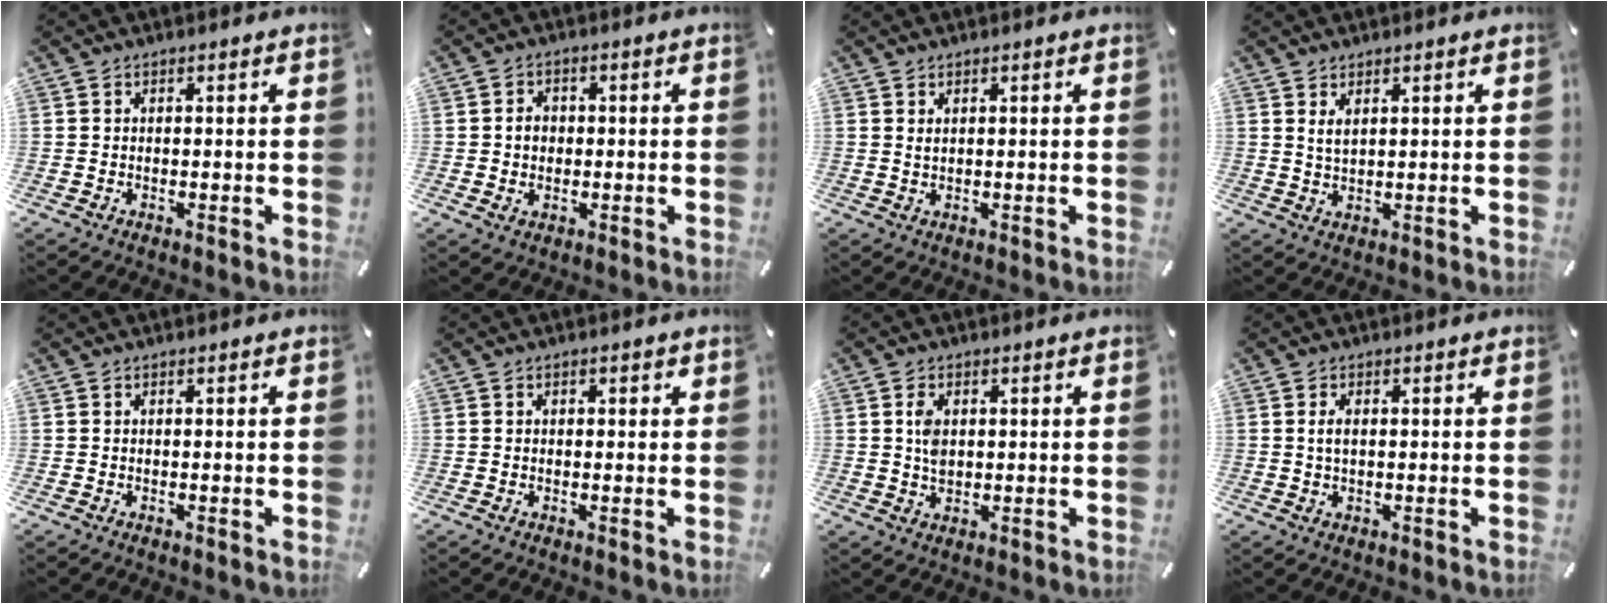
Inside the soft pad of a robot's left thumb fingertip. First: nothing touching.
{"total": 4.0, "force": [-0.1, 3.5, 2.0], "torque": [-0.025, 0.001, -0.007]}
{"total": 1.0, "force": [0.5, 0.4, 0.8], "torque": [-0.016, 0.001, 0.008]}
{"total": 2.5, "force": [1.5, 1.0, 1.7], "torque": [-0.029, -0.004, 0.026]}
{"total": 0.0}
{"total": 0.9, "force": [0.1, 0.8, 0.5], "torque": [-0.009, 0.007, 0.000]}
{"total": 4.1, "force": [0.8, 2.8, 2.9], "torque": [-0.070, -0.003, 0.006]}
{"total": 2.4, "force": [0.4, 1.2, 2.0], "torque": [-0.043, 0.005, 0.005]}